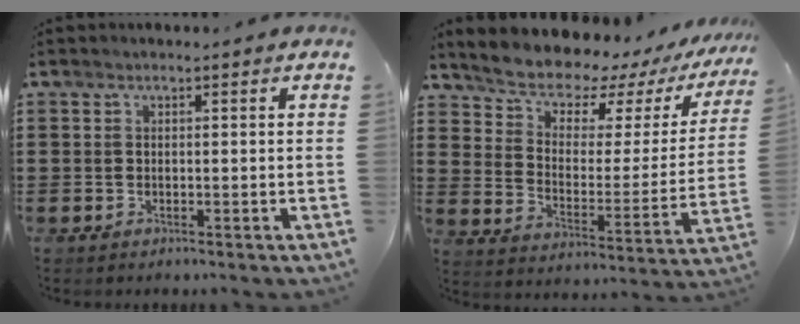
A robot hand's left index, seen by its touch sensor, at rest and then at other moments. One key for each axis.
{"total": 7.3, "fx": 6.9, "fy": 2.0, "fz": 1.3, "tx": -0.052, "ty": -0.060, "tz": 0.116}